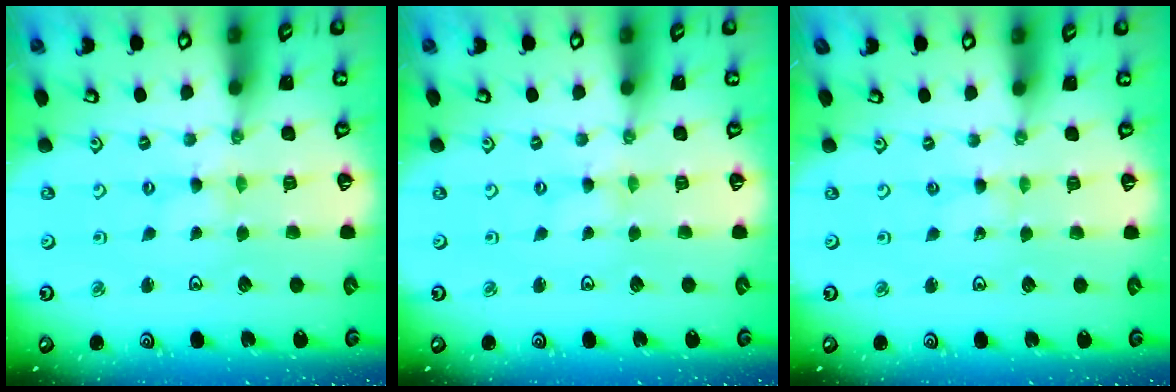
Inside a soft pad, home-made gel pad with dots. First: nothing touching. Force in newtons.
{"total": 0.0}
{"total": 0.6, "press": 0.6, "slide": 0.1}